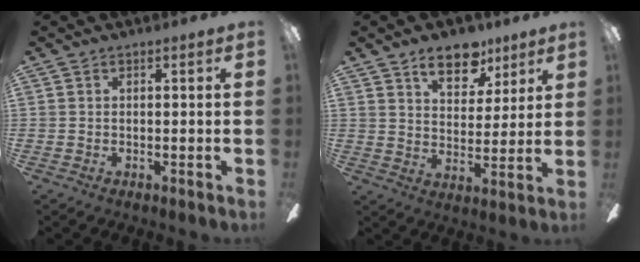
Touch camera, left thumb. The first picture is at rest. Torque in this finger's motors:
{"motor_torque": [0.92, 0.42, 0.51, -0.60, 0.01]}